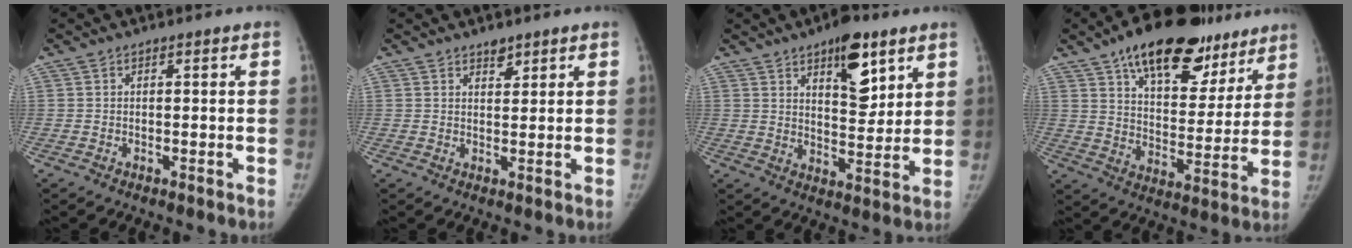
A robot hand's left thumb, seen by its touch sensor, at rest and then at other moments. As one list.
[{"total": 2.2, "force": [1.7, 1.1, 0.8], "torque": [-0.001, -0.012, 0.027]}, {"total": 11.7, "force": [6.5, 5.1, 8.2], "torque": [-0.090, -0.038, 0.101]}, {"total": 24.4, "force": [16.1, 11.9, 14.1], "torque": [-0.169, -0.035, 0.243]}]